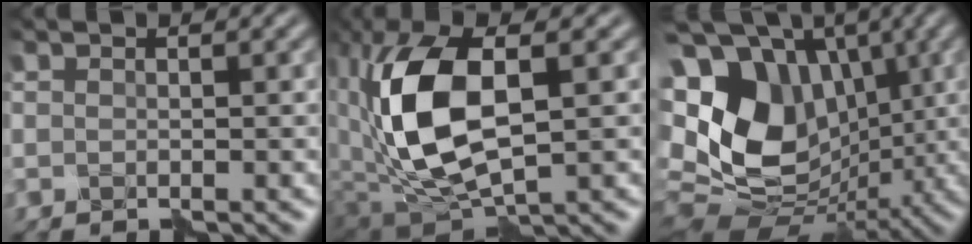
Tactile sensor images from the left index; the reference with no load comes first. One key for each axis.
{"total": 10.9, "fx": 1.2, "fy": 5.9, "fz": 9.1, "tx": -0.198, "ty": 0.002, "tz": 0.029}
{"total": 16.2, "fx": 2.3, "fy": 12.2, "fz": 10.5, "tx": -0.217, "ty": 0.001, "tz": 0.059}